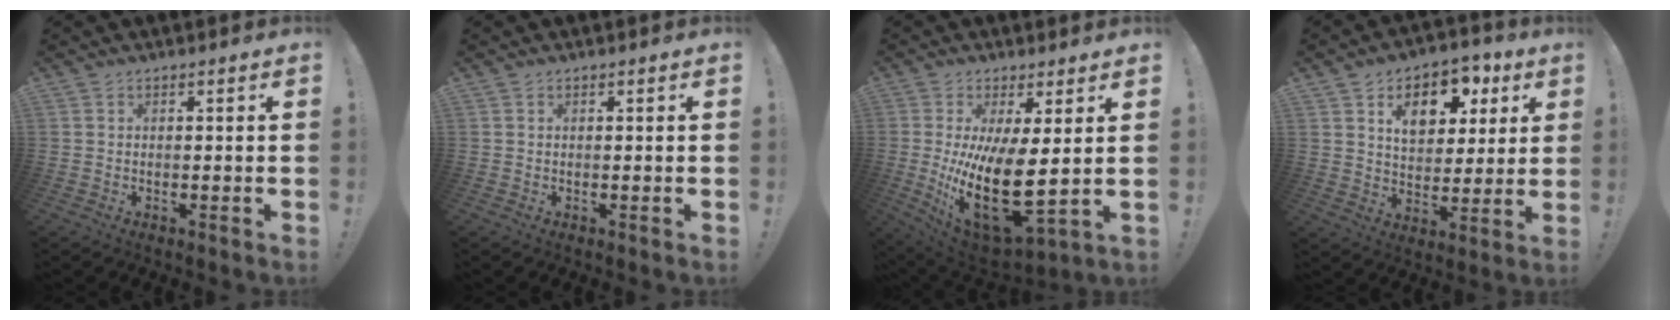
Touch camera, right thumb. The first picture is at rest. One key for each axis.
{"total": 0.0}
{"total": 19.1, "fx": 0.2, "fy": 7.3, "fz": 17.7, "tx": -0.321, "ty": -0.039, "tz": 0.016}
{"total": 12.8, "fx": 5.6, "fy": 8.7, "fz": 7.5, "tx": -0.106, "ty": -0.020, "tz": 0.103}